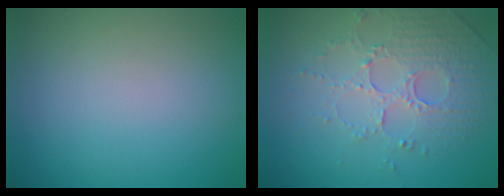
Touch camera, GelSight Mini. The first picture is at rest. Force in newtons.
{"total": 5.0, "press": 3.4, "slide": 3.6}